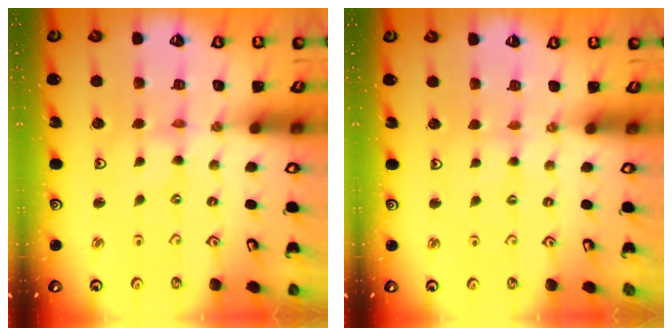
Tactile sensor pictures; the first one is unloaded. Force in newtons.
{"total": 1.7, "press": 1.7, "slide": 0.3}